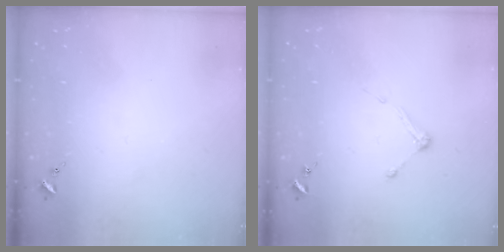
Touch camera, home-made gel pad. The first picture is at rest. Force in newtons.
{"total": 3.4, "press": 3.4, "slide": 0.4}